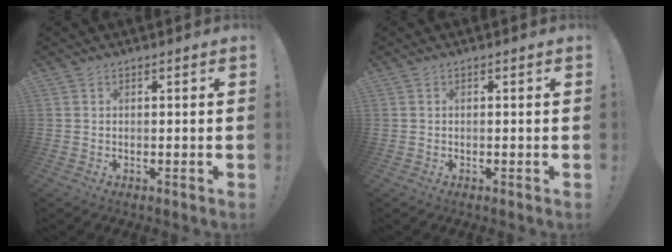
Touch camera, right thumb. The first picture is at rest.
{"total": 0.0}